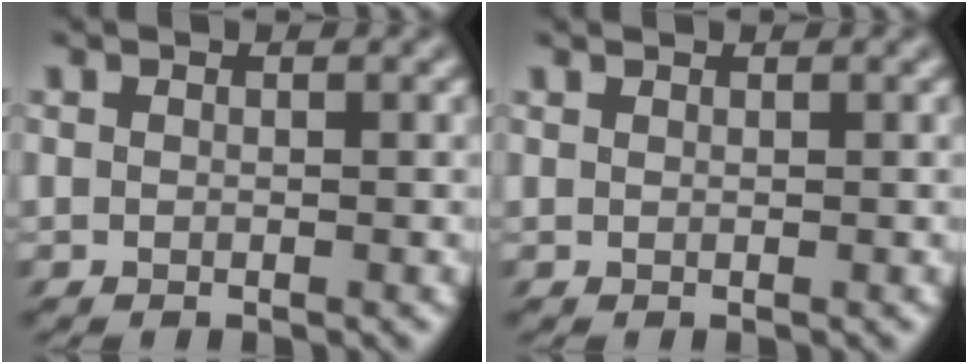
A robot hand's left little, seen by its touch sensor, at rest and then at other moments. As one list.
[{"total": 0.5, "force": [0.5, 0.0, 0.0], "torque": [-0.003, 0.004, 0.012]}]